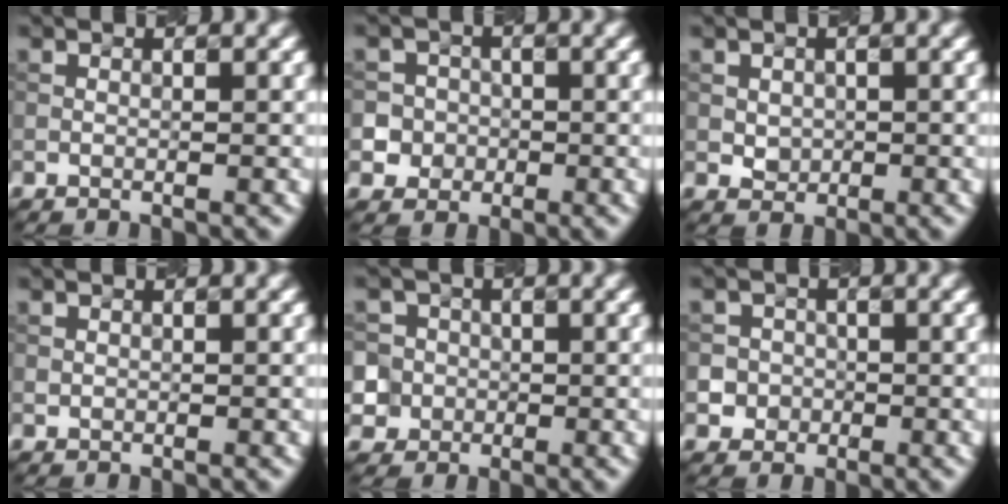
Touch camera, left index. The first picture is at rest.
{"total": 4.5, "force": [-1.0, 4.3, 0.6], "torque": [0.004, 0.019, -0.031]}
{"total": 1.4, "force": [0.1, 1.2, 0.7], "torque": [-0.016, 0.000, 0.005]}
{"total": 0.0}
{"total": 6.9, "force": [-0.4, 6.6, 1.9], "torque": [-0.046, 0.029, -0.030]}
{"total": 3.3, "force": [-1.0, 3.1, 0.4], "torque": [0.015, 0.012, -0.028]}